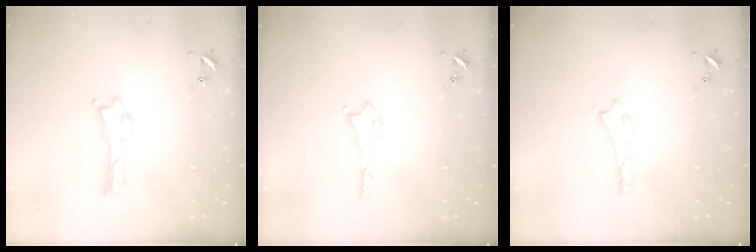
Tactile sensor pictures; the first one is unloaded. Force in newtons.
{"total": 1.0, "press": 1.0, "slide": 0.1}
{"total": 0.0}